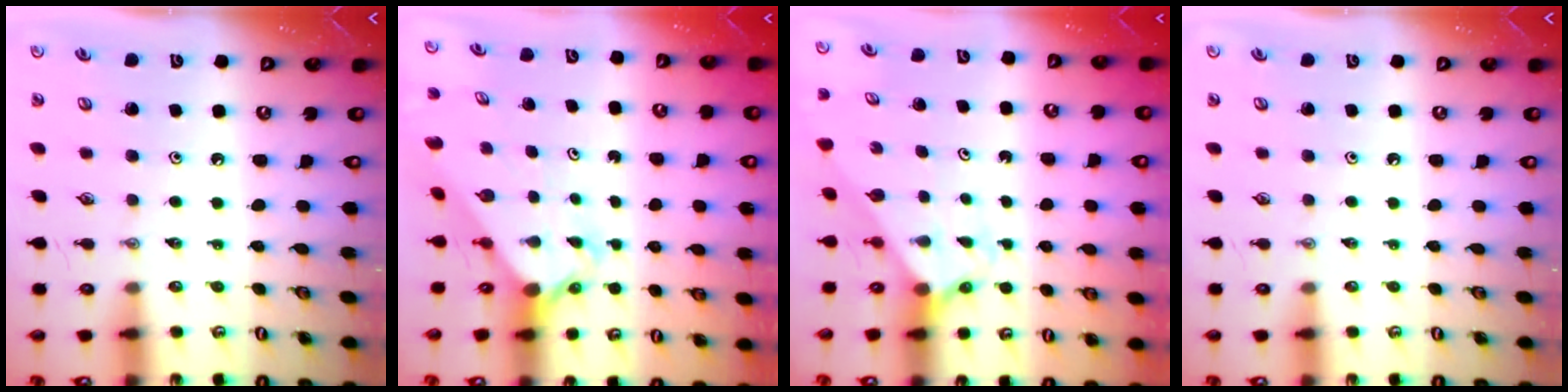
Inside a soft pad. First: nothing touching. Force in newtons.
{"total": 2.6, "press": 2.6, "slide": 0.3}
{"total": 2.1, "press": 2.1, "slide": 0.1}
{"total": 0.0}